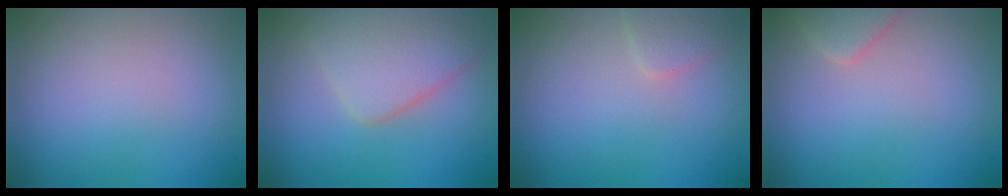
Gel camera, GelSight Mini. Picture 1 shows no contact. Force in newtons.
{"total": 4.5, "press": 4.5, "slide": 0.2}
{"total": 1.4, "press": 1.4, "slide": 0.1}
{"total": 2.1, "press": 2.1, "slide": 0.2}